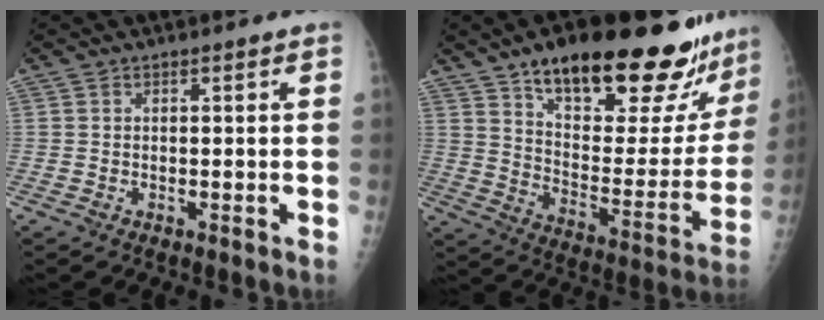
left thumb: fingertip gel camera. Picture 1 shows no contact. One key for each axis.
{"total": 30.5, "fx": 21.6, "fy": 9.8, "fz": 19.2, "tx": -0.241, "ty": -0.081, "tz": 0.313}